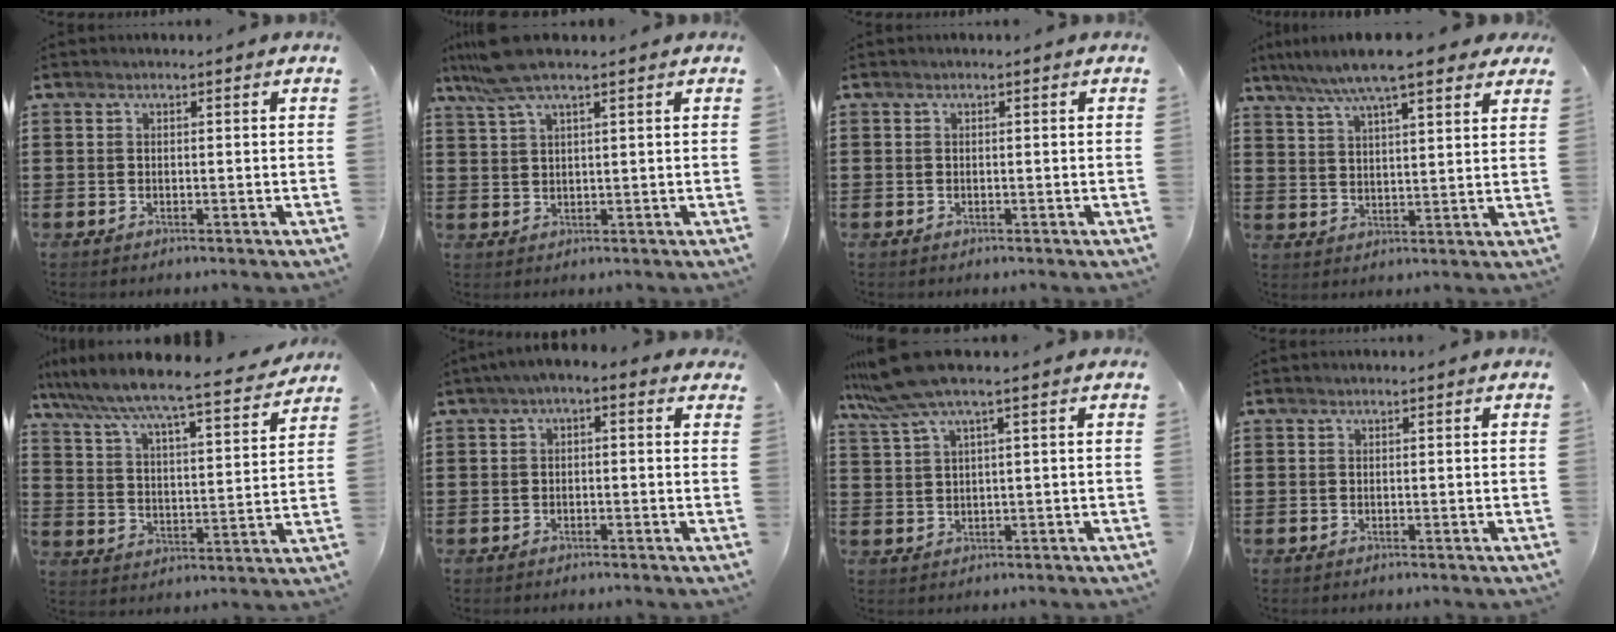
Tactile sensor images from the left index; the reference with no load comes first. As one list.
[{"total": 5.6, "force": [3.9, 0.6, 3.9], "torque": [-0.087, 0.005, 0.071]}, {"total": 0.5, "force": [-0.3, 0.4, -0.1], "torque": [0.001, 0.004, -0.007]}, {"total": 8.5, "force": [6.9, 1.1, 5.0], "torque": [-0.117, -0.011, 0.121]}, {"total": 6.1, "force": [5.8, -0.6, 1.9], "torque": [-0.067, -0.050, 0.089]}, {"total": 1.7, "force": [-1.1, 0.6, 1.2], "torque": [-0.030, 0.001, -0.027]}, {"total": 5.6, "force": [3.2, 0.1, 4.5], "torque": [-0.113, -0.010, 0.053]}, {"total": 0.0}]